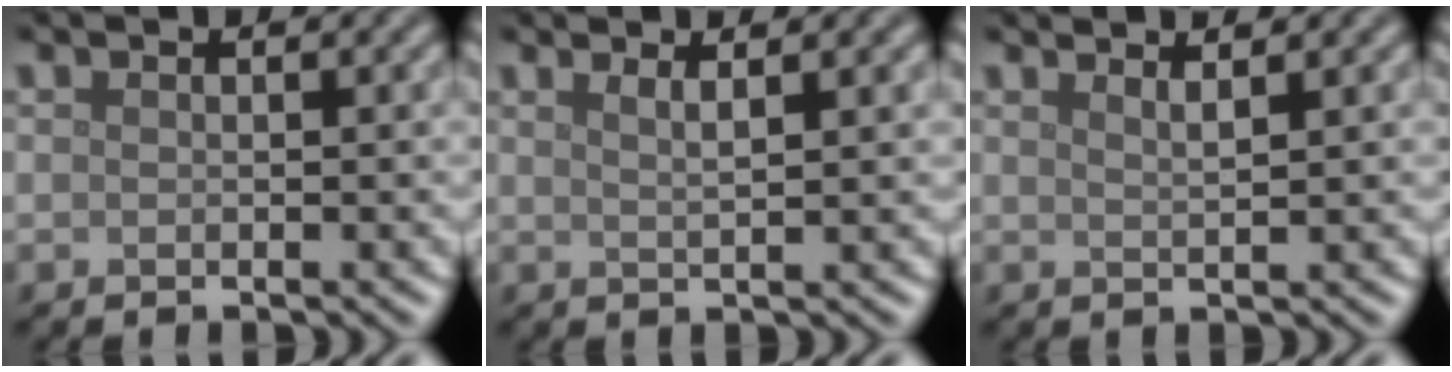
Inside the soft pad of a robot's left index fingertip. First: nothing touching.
{"total": 2.5, "force": [1.5, 0.8, 1.9], "torque": [-0.016, 0.011, 0.005]}
{"total": 2.3, "force": [1.8, 0.7, 1.3], "torque": [0.002, 0.009, 0.004]}